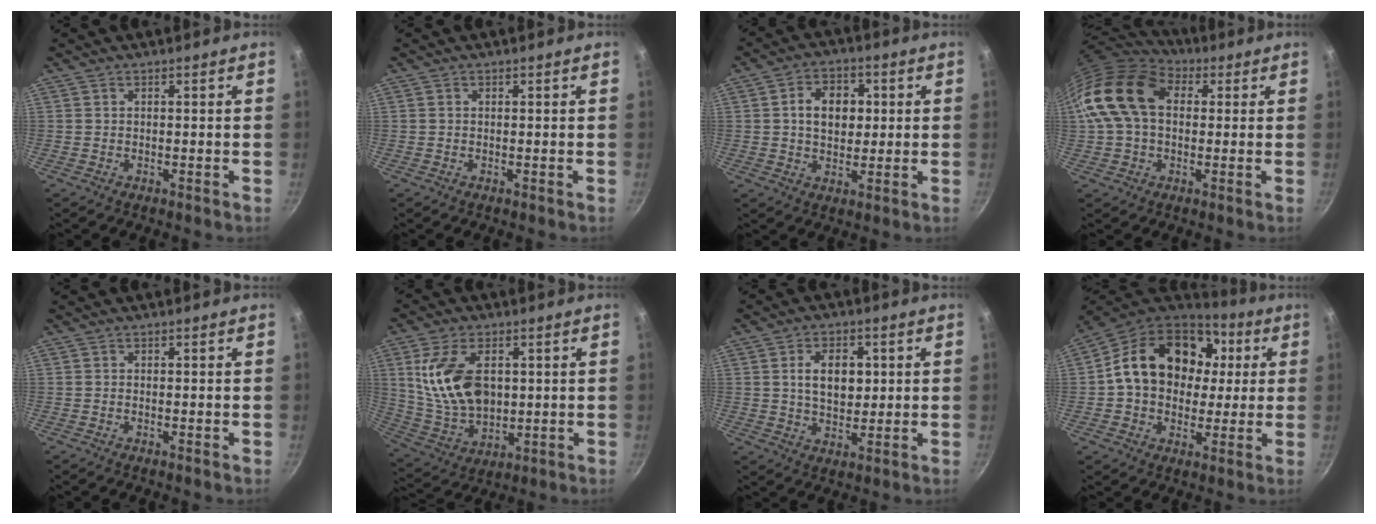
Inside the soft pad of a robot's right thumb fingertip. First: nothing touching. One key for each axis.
{"total": 0.0}
{"total": 8.8, "fx": 1.3, "fy": 6.4, "fz": 5.8, "tx": -0.065, "ty": 0.008, "tz": 0.015}
{"total": 17.0, "fx": 2.7, "fy": 11.8, "fz": 11.9, "tx": -0.206, "ty": 0.029, "tz": 0.033}
{"total": 0.0}
{"total": 15.6, "fx": 3.1, "fy": 9.6, "fz": 11.8, "tx": -0.202, "ty": -0.018, "tz": 0.072}
{"total": 8.3, "fx": 1.6, "fy": 5.4, "fz": 6.1, "tx": -0.081, "ty": -0.003, "tz": 0.026}
{"total": 20.8, "fx": 3.9, "fy": 15.9, "fz": 12.8, "tx": -0.194, "ty": 0.021, "tz": 0.057}